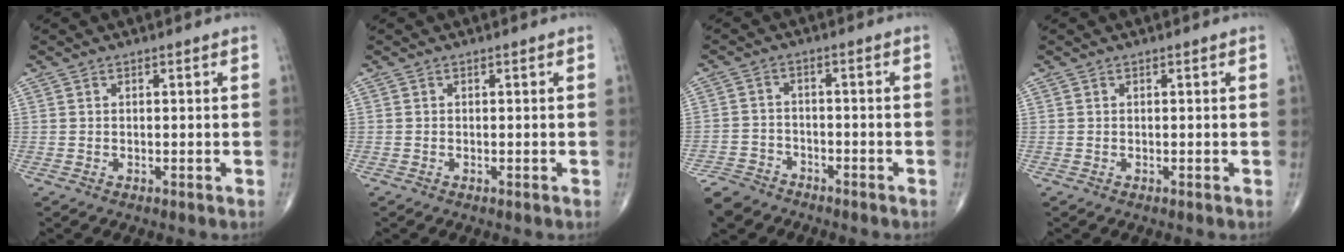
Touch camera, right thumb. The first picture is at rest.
{"total": 0.0}
{"total": 6.7, "force": [-5.5, 3.7, 1.3], "torque": [-0.027, 0.016, -0.106]}
{"total": 0.0}